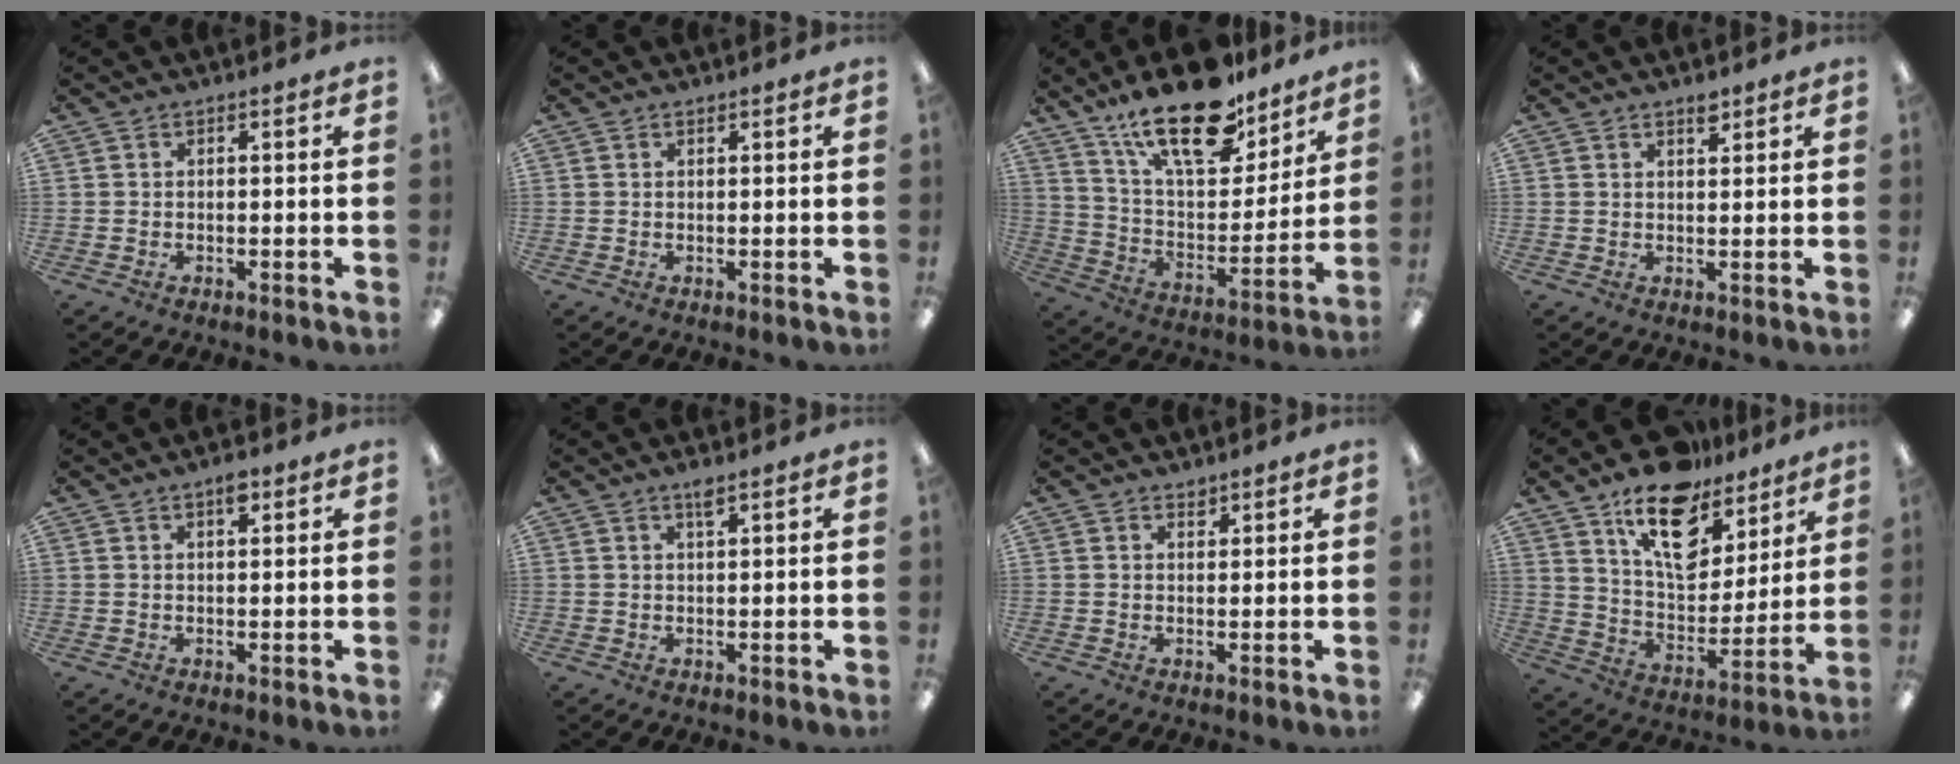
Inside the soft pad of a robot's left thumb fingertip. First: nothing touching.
{"total": 0.6, "force": [0.5, 0.2, 0.2], "torque": [-0.004, 0.001, 0.009]}
{"total": 23.5, "force": [16.9, 9.2, 13.4], "torque": [-0.223, -0.101, 0.293]}
{"total": 2.4, "force": [2.0, 0.8, 1.1], "torque": [-0.007, -0.007, 0.034]}
{"total": 2.9, "force": [2.0, 1.0, 1.9], "torque": [-0.024, -0.003, 0.031]}
{"total": 2.3, "force": [1.7, 0.4, 1.4], "torque": [-0.025, -0.001, 0.028]}
{"total": 1.6, "force": [1.4, 0.7, 0.3], "torque": [0.010, -0.008, 0.024]}
{"total": 18.3, "force": [11.9, 10.0, 9.7], "torque": [-0.152, -0.071, 0.210]}